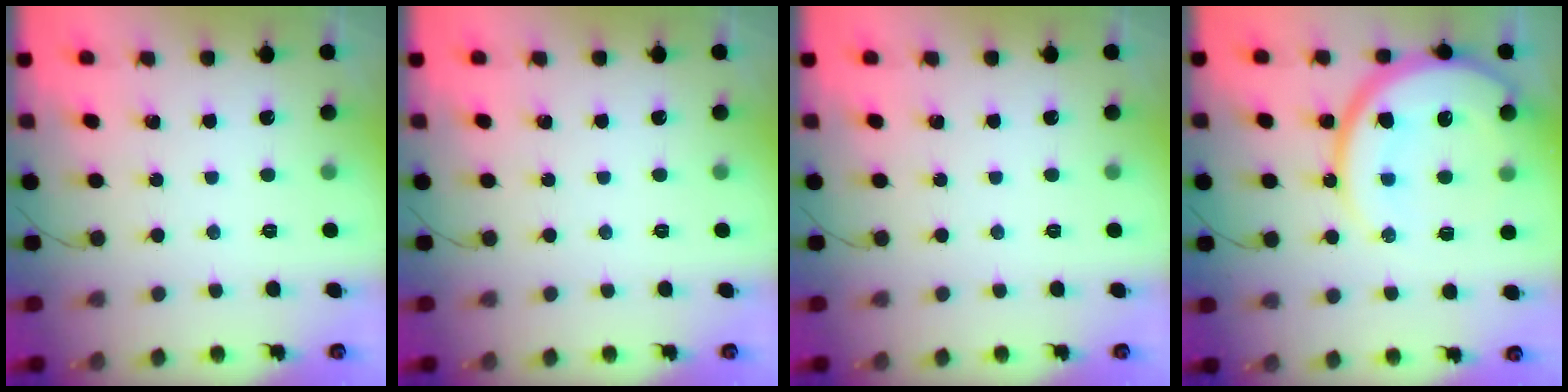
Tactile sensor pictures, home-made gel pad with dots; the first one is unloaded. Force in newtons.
{"total": 0.0}
{"total": 0.0}
{"total": 18.3, "press": 18.3, "slide": 1.7}